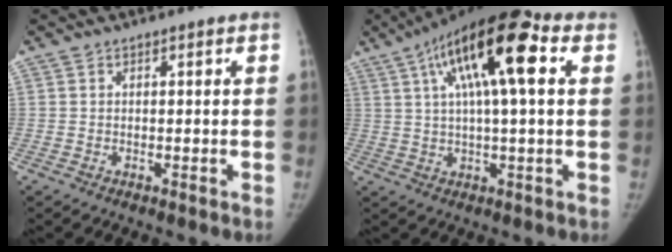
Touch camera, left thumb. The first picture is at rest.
{"total": 18.7, "force": [6.1, 5.9, 16.7], "torque": [-0.277, 0.021, 0.091]}